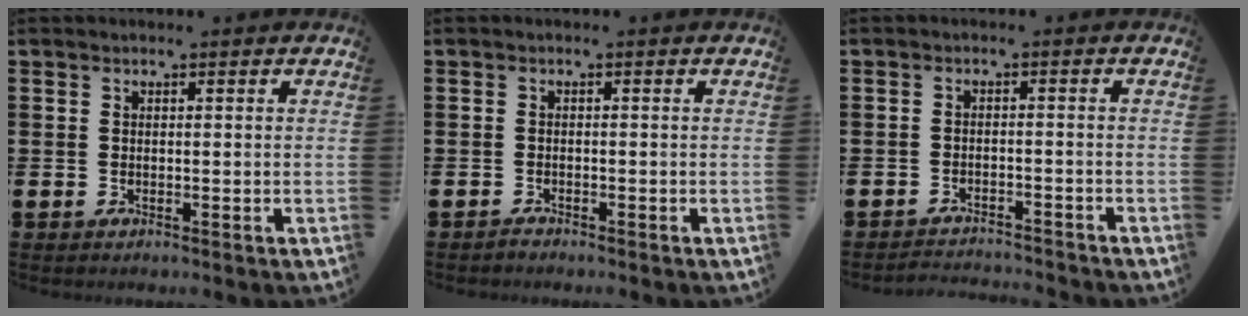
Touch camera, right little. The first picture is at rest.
{"total": 0.7, "force": [-0.7, 0.1, 0.0], "torque": [-0.003, -0.002, -0.014]}
{"total": 2.0, "force": [-2.0, -0.1, -0.2], "torque": [-0.003, 0.005, -0.043]}